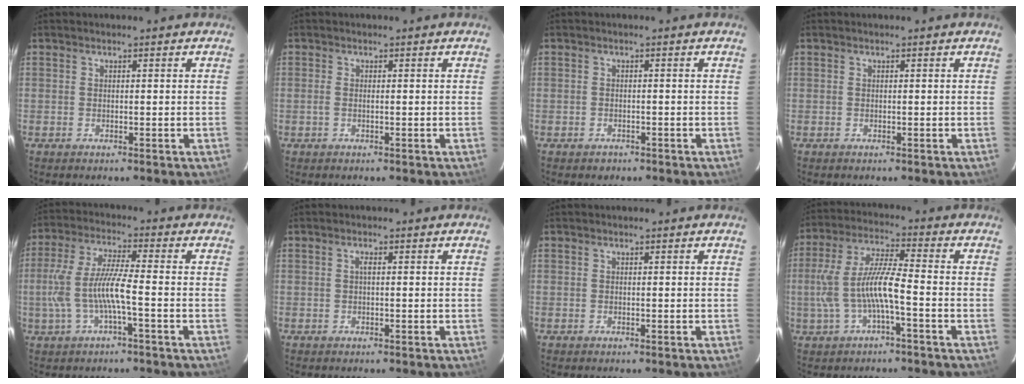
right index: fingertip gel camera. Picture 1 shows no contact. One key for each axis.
{"total": 0.9, "fx": -0.2, "fy": 0.0, "fz": 0.9, "tx": -0.020, "ty": 0.001, "tz": -0.006}
{"total": 1.6, "fx": -1.0, "fy": 1.2, "fz": 0.3, "tx": -0.007, "ty": 0.003, "tz": -0.011}
{"total": 0.0}
{"total": 9.4, "fx": -2.3, "fy": 1.1, "fz": 9.0, "tx": -0.196, "ty": 0.002, "tz": -0.038}
{"total": 0.8, "fx": 0.1, "fy": 0.1, "fz": 0.8, "tx": -0.015, "ty": 0.004, "tz": -0.001}
{"total": 0.0}
{"total": 10.1, "fx": -2.6, "fy": 1.8, "fz": 9.6, "tx": -0.209, "ty": 0.008, "tz": -0.042}